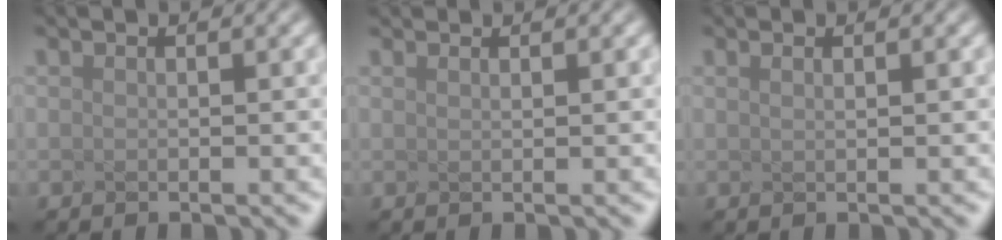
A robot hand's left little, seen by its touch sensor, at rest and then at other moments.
{"total": 1.0, "force": [0.8, 0.3, 0.5], "torque": [-0.001, 0.014, 0.005]}
{"total": 0.8, "force": [0.4, 0.3, 0.6], "torque": [-0.005, 0.010, 0.001]}